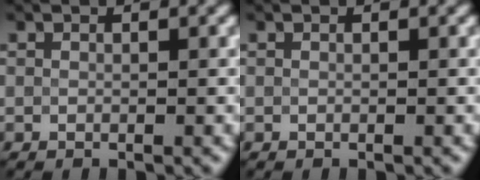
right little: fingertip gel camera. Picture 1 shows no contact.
{"total": 0.0}